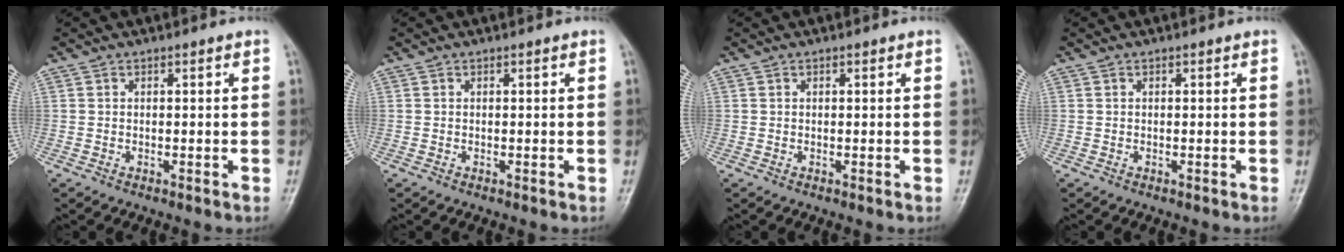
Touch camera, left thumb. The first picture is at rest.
{"total": 0.0}
{"total": 0.0}
{"total": 0.0}